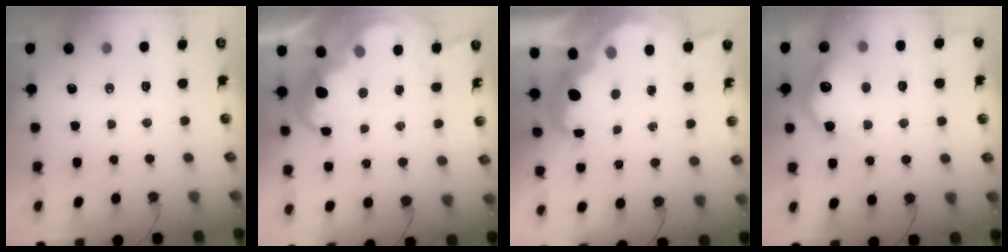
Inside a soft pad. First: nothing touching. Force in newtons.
{"total": 6.9, "press": 6.8, "slide": 0.5}
{"total": 7.0, "press": 7.0, "slide": 0.6}
{"total": 14.5, "press": 14.5, "slide": 0.8}